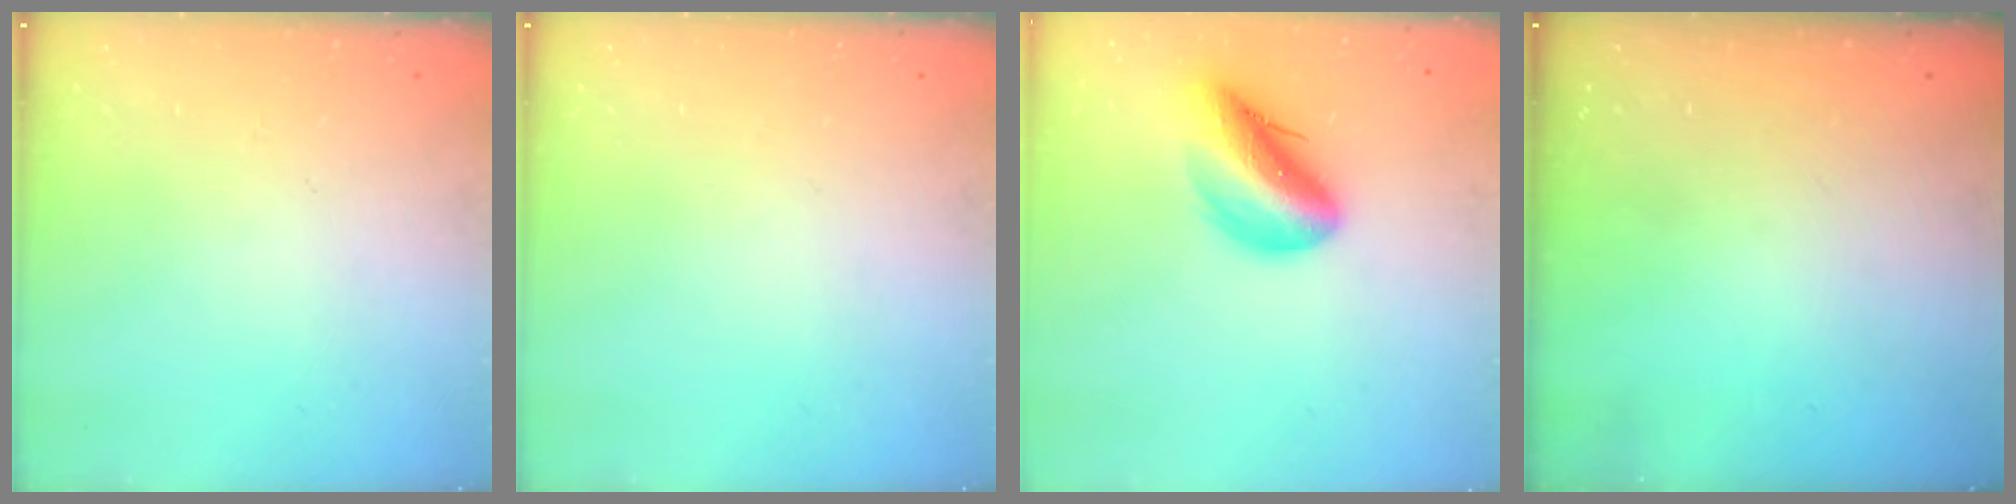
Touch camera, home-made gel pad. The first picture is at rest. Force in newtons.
{"total": 0.0}
{"total": 13.8, "press": 13.5, "slide": 2.9}
{"total": 0.0}